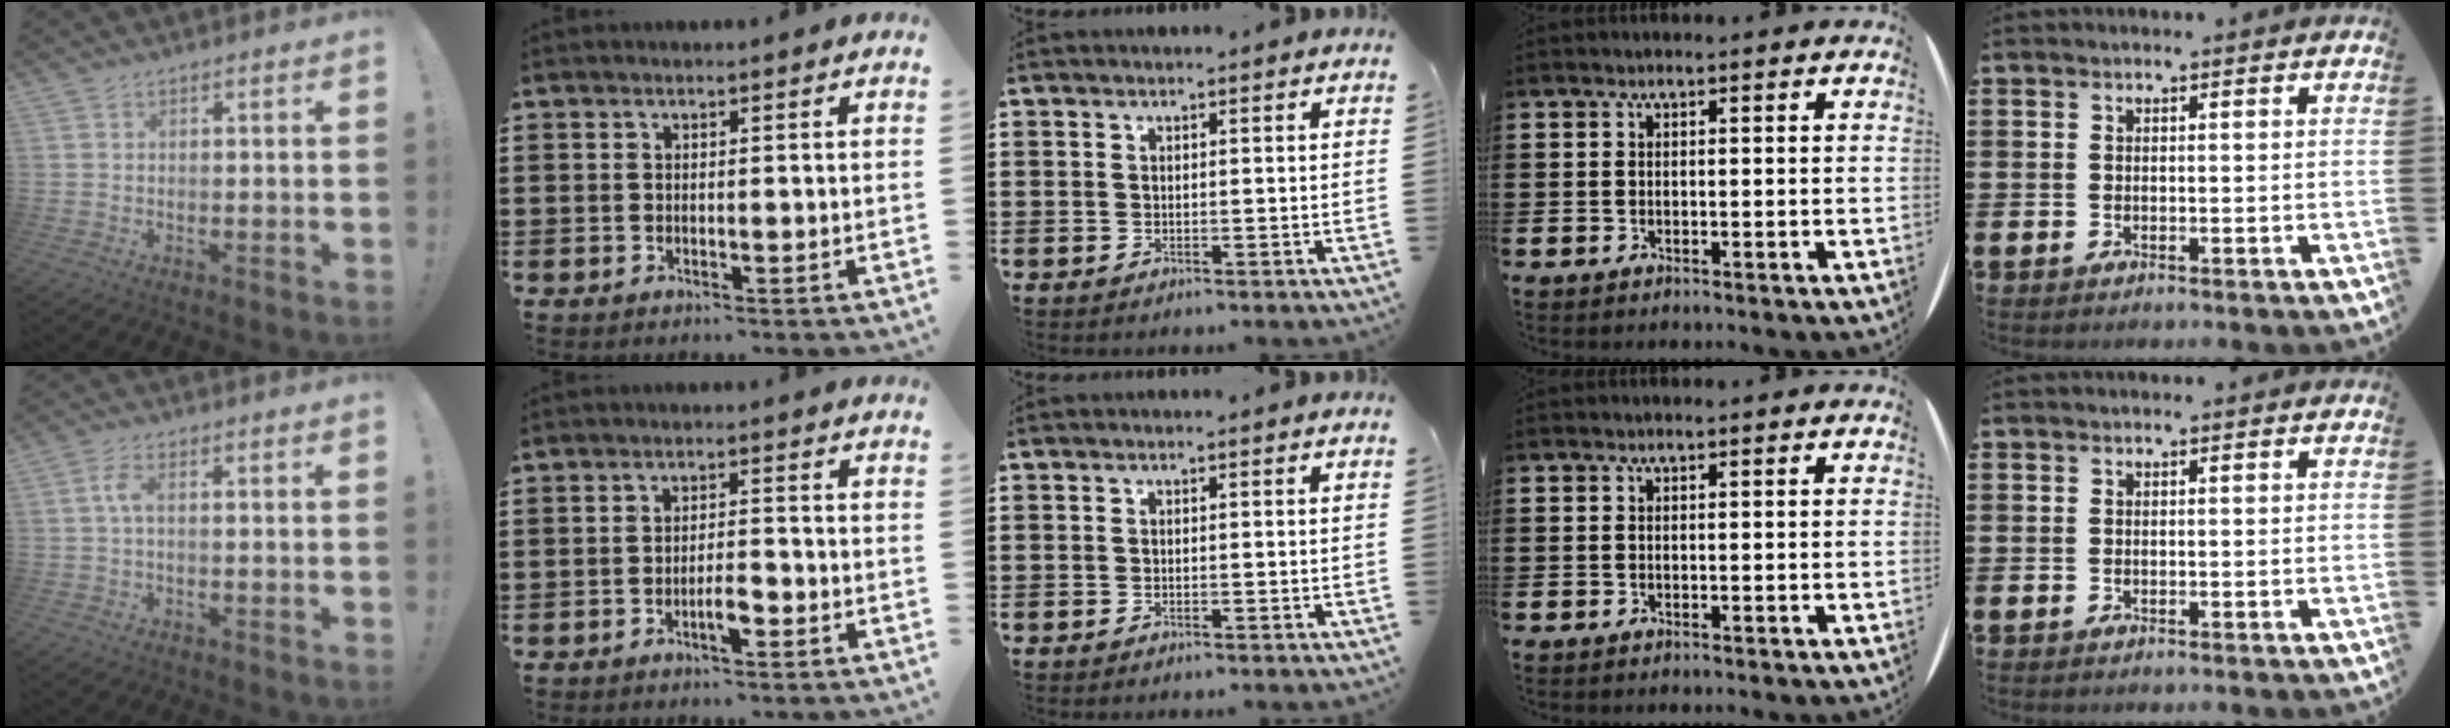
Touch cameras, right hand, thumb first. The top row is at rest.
{"thumb": {"total": 3.8, "force": [0.1, 1.1, 3.7], "torque": [-0.075, 0.001, -0.001]}, "index": {"total": 3.5, "force": [-1.7, 1.0, 2.9], "torque": [-0.056, 0.003, -0.033]}}